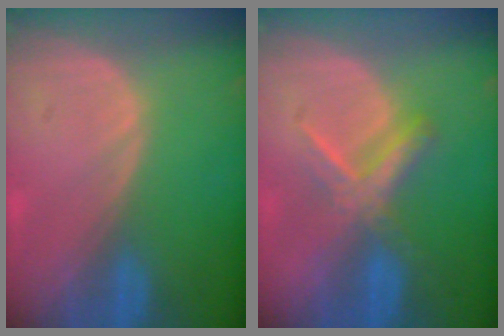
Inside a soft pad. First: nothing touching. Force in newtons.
{"total": 5.5, "press": 5.4, "slide": 1.1}